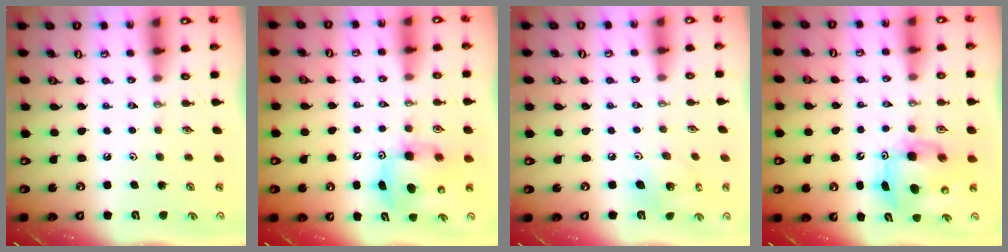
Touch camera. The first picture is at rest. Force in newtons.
{"total": 7.1, "press": 6.8, "slide": 1.9}
{"total": 8.2, "press": 7.8, "slide": 2.5}
{"total": 8.6, "press": 8.5, "slide": 1.5}